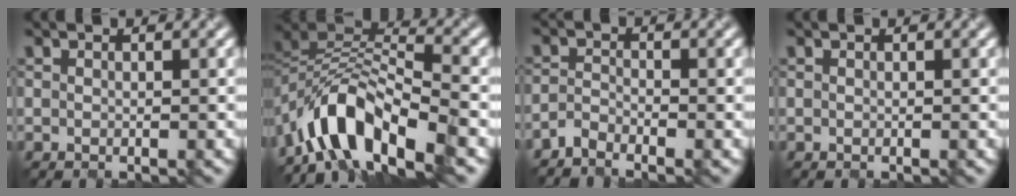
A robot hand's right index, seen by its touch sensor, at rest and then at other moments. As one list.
[{"total": 8.7, "force": [-5.9, 3.7, 5.2], "torque": [-0.080, 0.003, -0.118]}, {"total": 1.8, "force": [-1.8, 0.1, 0.3], "torque": [-0.010, -0.004, -0.042]}, {"total": 0.0}]